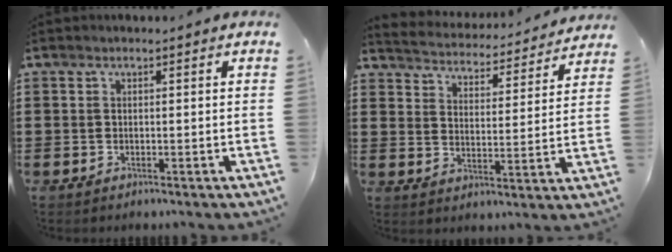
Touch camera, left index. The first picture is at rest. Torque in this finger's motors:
{"motor_torque": [2.14, 0.00, 0.18, 0.04]}